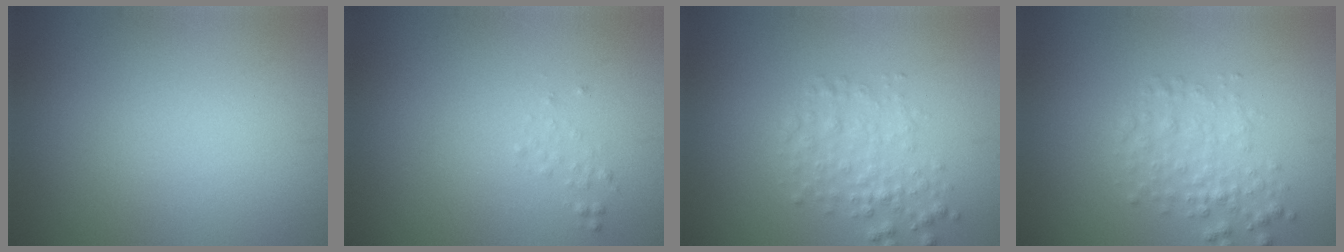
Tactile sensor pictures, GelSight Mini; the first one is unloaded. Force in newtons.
{"total": 0.6, "press": 0.6, "slide": 0.1}
{"total": 2.3, "press": 2.3, "slide": 0.0}
{"total": 2.3, "press": 2.3, "slide": 0.0}